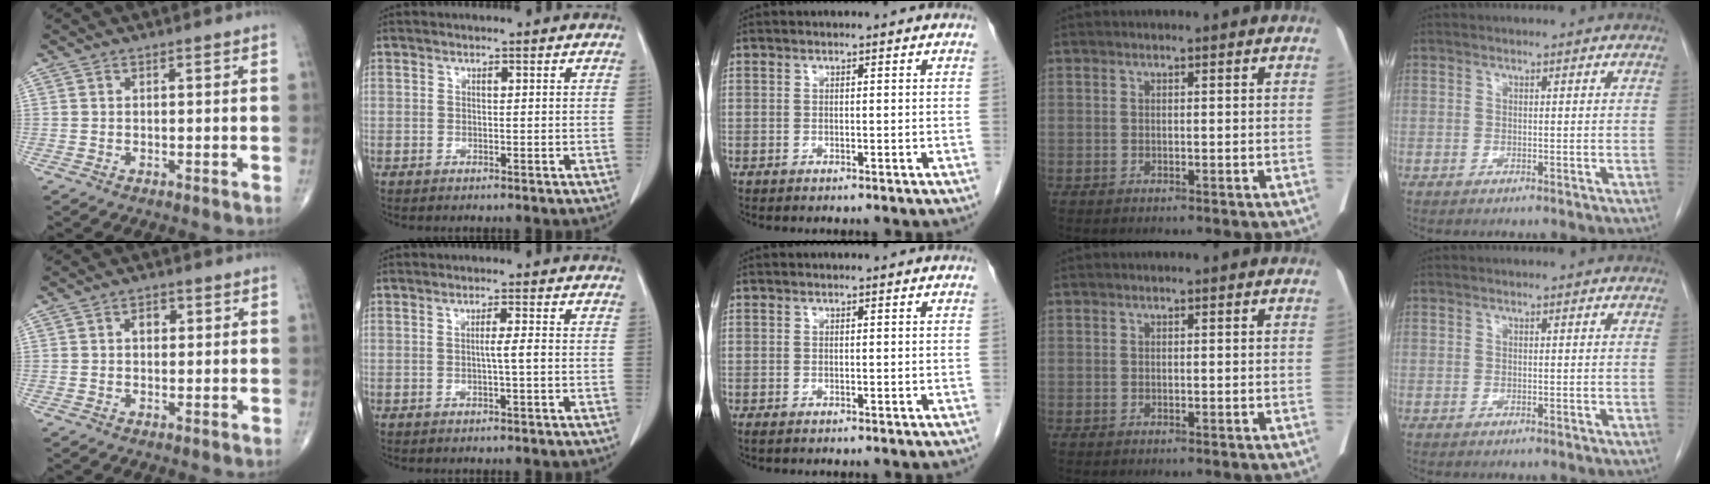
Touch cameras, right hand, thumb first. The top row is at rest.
{"thumb": {"total": 2.5, "force": [0.5, 1.8, 1.6], "torque": [-0.014, 0.005, 0.004]}, "index": {"total": 2.0, "force": [-0.3, -0.3, 2.0], "torque": [-0.033, 0.001, -0.006]}}